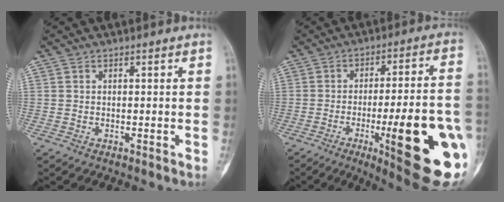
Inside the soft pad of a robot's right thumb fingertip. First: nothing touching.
{"total": 23.5, "force": [-6.9, 4.7, 21.9], "torque": [-0.255, 0.002, -0.083]}